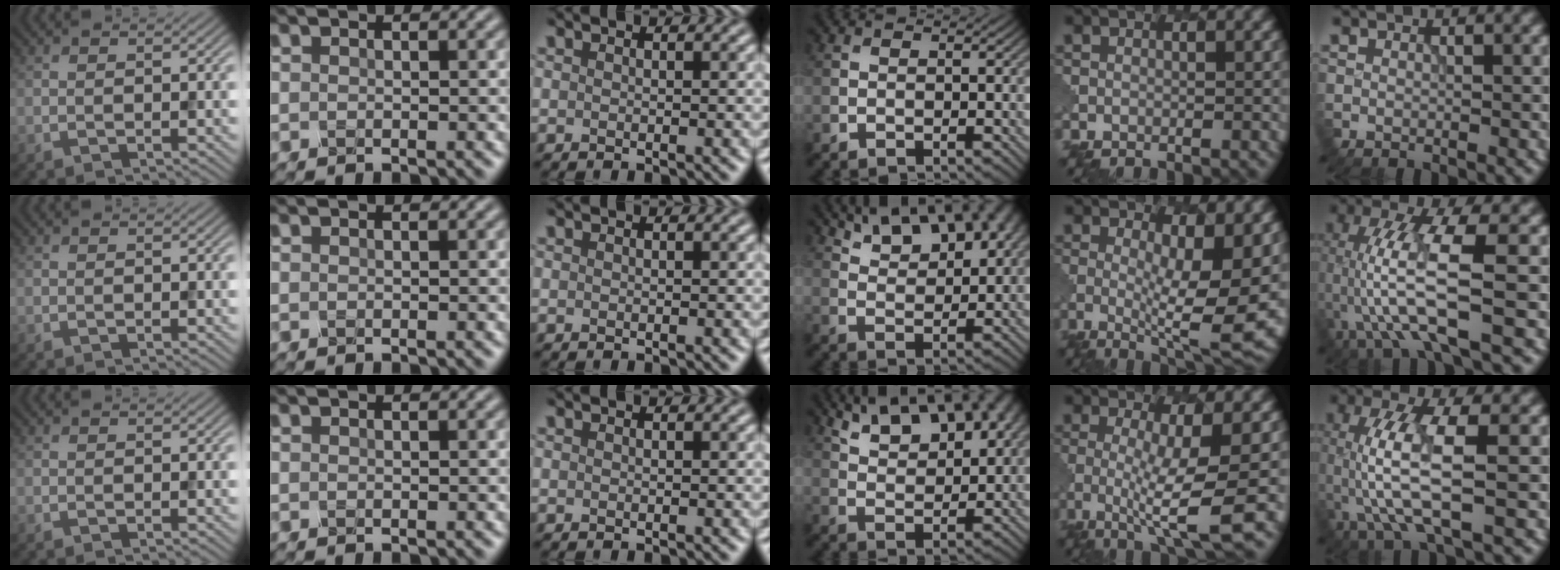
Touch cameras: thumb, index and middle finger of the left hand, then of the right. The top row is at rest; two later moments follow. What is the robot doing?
{"motion": "dispense", "object": "oil cruet"}